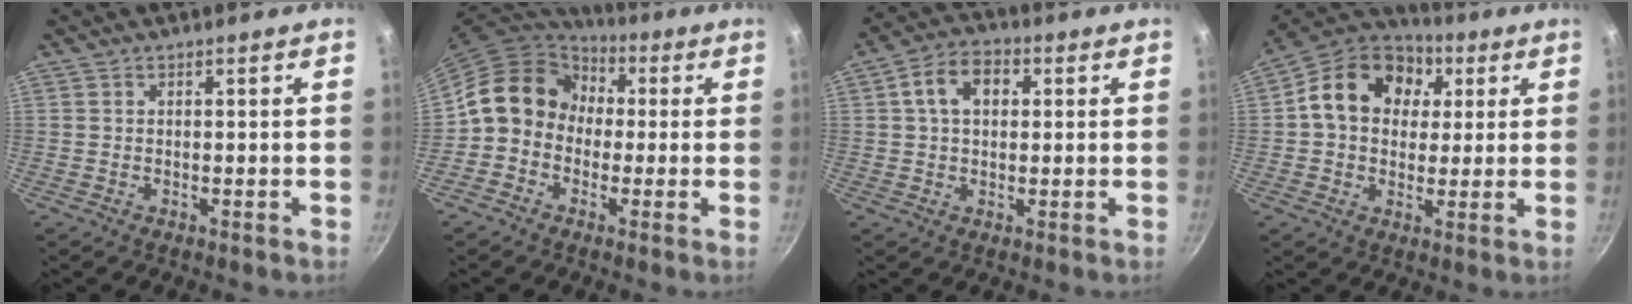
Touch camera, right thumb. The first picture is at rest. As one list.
[{"total": 12.4, "force": [0.3, 10.7, 6.2], "torque": [-0.071, 0.035, -0.020]}, {"total": 8.3, "force": [1.9, 5.8, 5.6], "torque": [-0.075, 0.016, 0.020]}, {"total": 16.5, "force": [4.0, 12.8, 9.6], "torque": [-0.141, 0.019, 0.048]}]